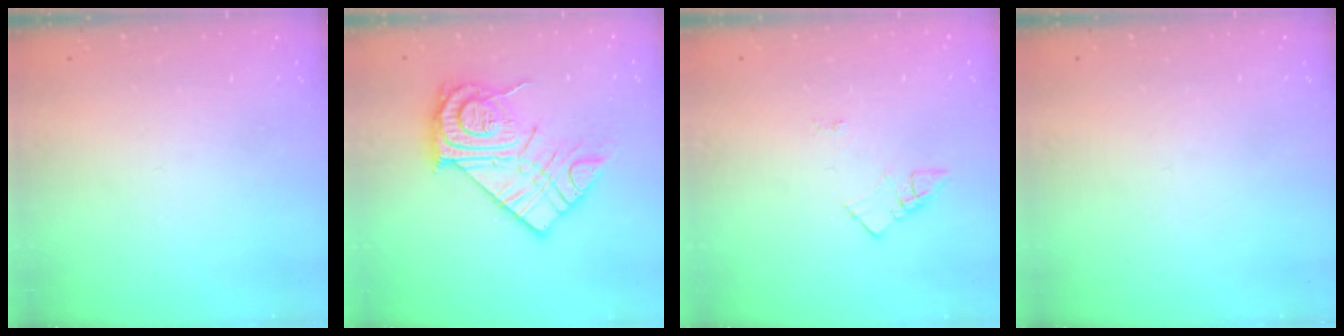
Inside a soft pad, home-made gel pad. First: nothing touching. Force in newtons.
{"total": 18.5, "press": 18.4, "slide": 1.5}
{"total": 4.5, "press": 4.5, "slide": 0.5}
{"total": 0.0}